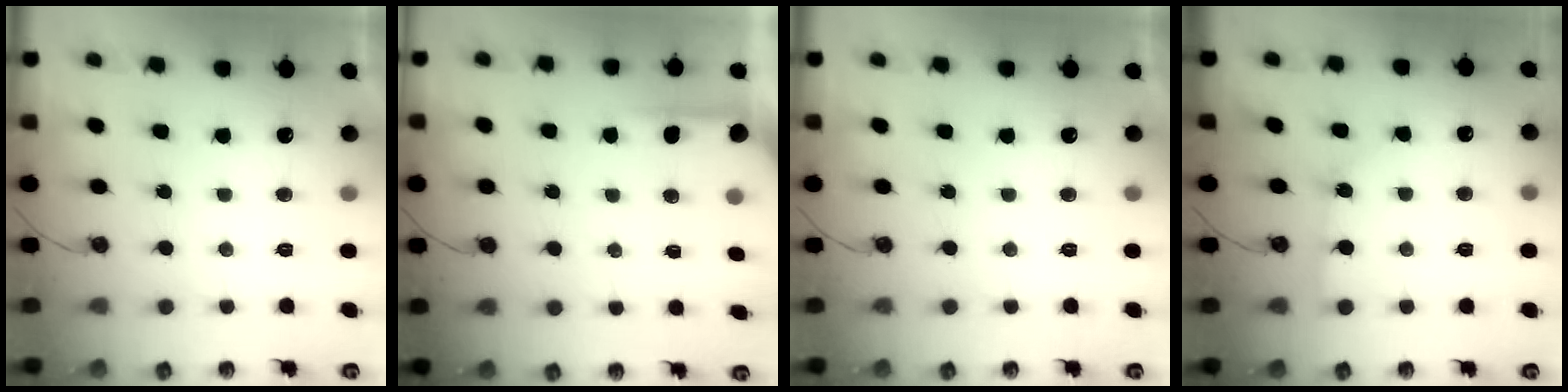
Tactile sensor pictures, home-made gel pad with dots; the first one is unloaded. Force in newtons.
{"total": 4.0, "press": 3.9, "slide": 0.4}
{"total": 0.0}
{"total": 2.8, "press": 2.8, "slide": 0.3}